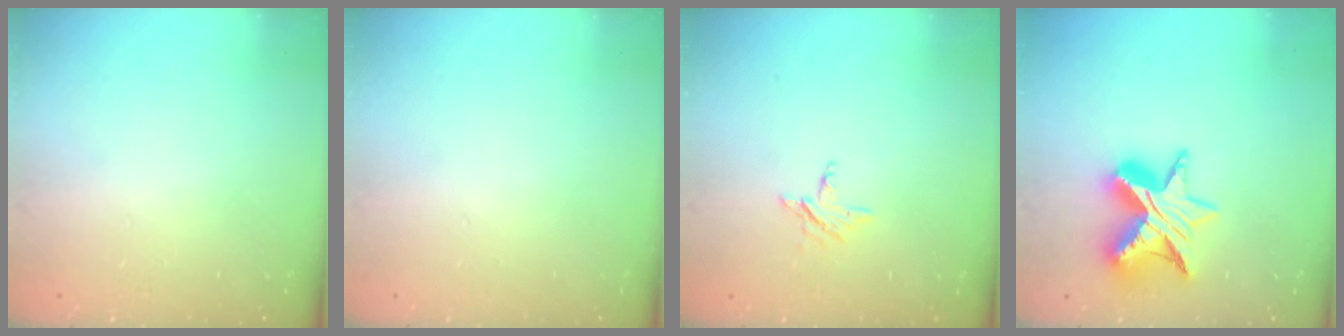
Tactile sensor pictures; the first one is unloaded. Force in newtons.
{"total": 0.0}
{"total": 3.5, "press": 3.5, "slide": 0.3}
{"total": 12.9, "press": 12.9, "slide": 0.8}